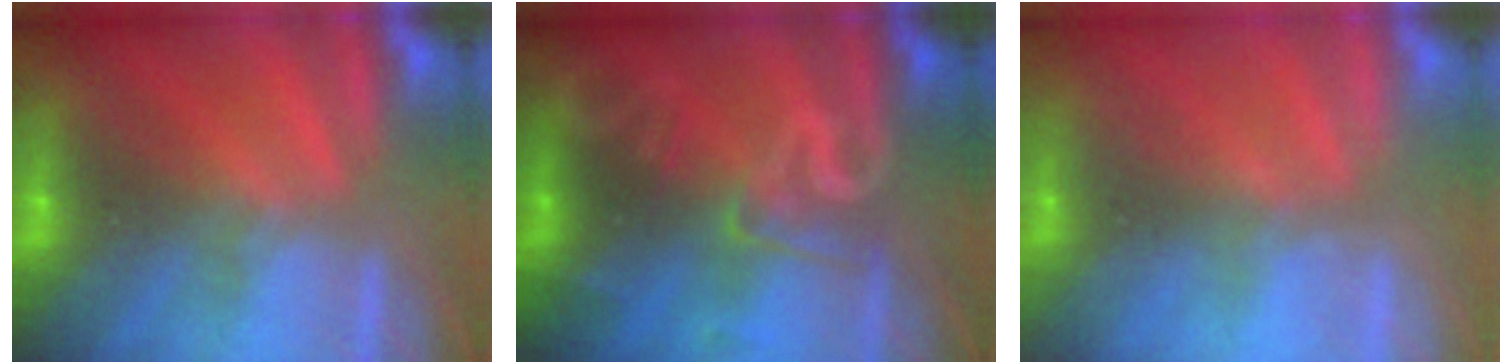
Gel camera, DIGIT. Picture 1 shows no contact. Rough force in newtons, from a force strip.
{"total": 2.7}
{"total": 2.1}